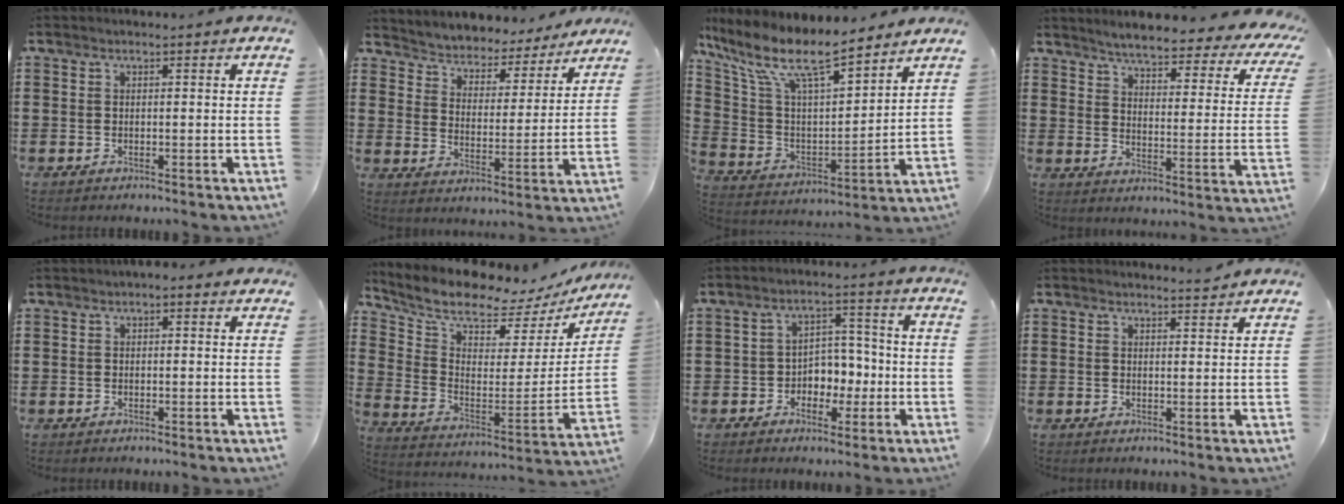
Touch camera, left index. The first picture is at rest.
{"total": 4.3, "force": [4.2, 0.6, -0.5], "torque": [-0.019, -0.040, 0.068]}
{"total": 12.0, "force": [9.4, 2.9, 7.0], "torque": [-0.180, -0.053, 0.160]}
{"total": 4.4, "force": [4.0, 0.1, 1.9], "torque": [-0.058, -0.031, 0.061]}
{"total": 0.7, "force": [0.0, 0.6, 0.4], "torque": [-0.008, 0.006, -0.001]}
{"total": 8.7, "force": [7.9, 2.0, 2.9], "torque": [-0.092, -0.066, 0.134]}
{"total": 4.7, "force": [-1.4, 3.9, 2.1], "torque": [-0.044, 0.007, -0.032]}
{"total": 1.8, "force": [1.8, 0.1, 0.2], "torque": [-0.008, 0.001, 0.035]}